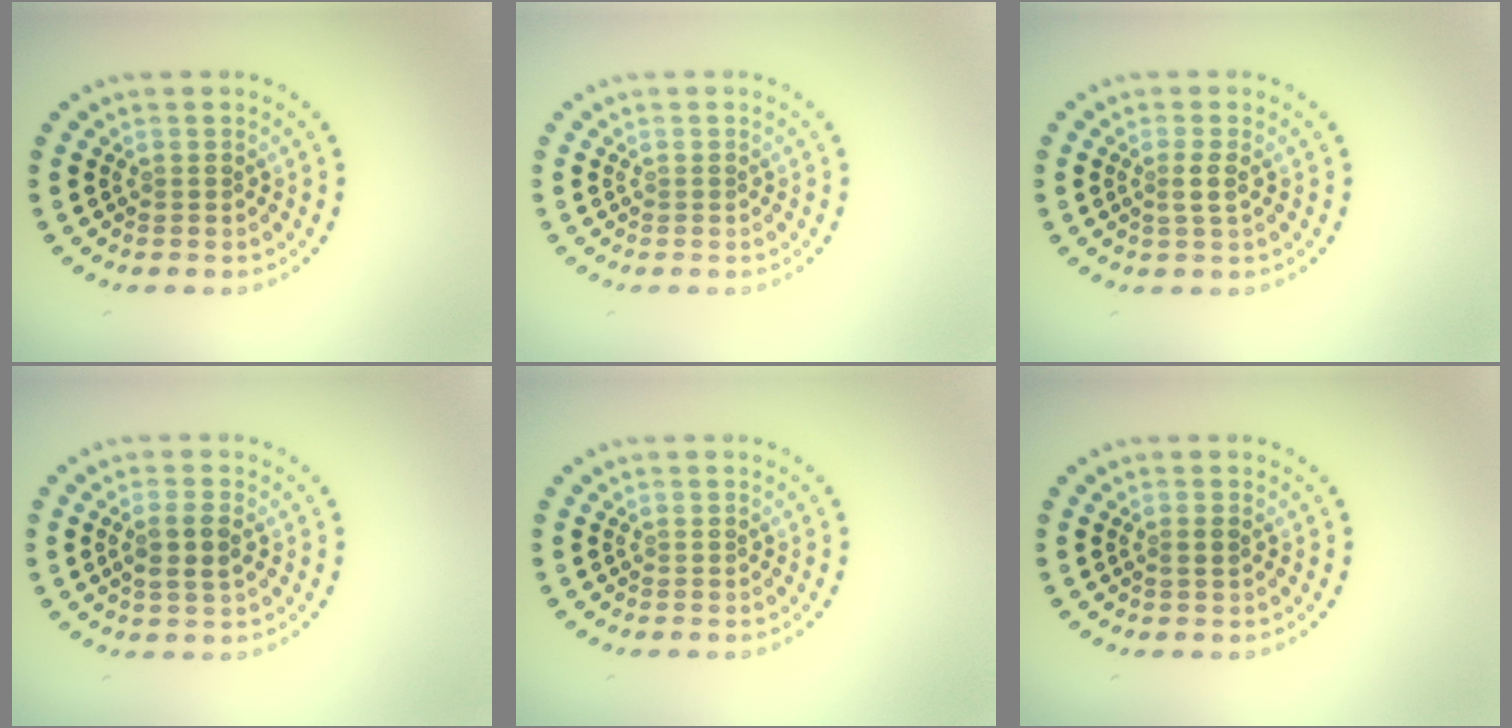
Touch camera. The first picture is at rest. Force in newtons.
{"total": 0.0}
{"total": 1.4, "press": 1.1, "slide": 0.8}
{"total": 2.5, "press": 2.4, "slide": 0.8}
{"total": 0.0}
{"total": 0.9, "press": 0.8, "slide": 0.4}